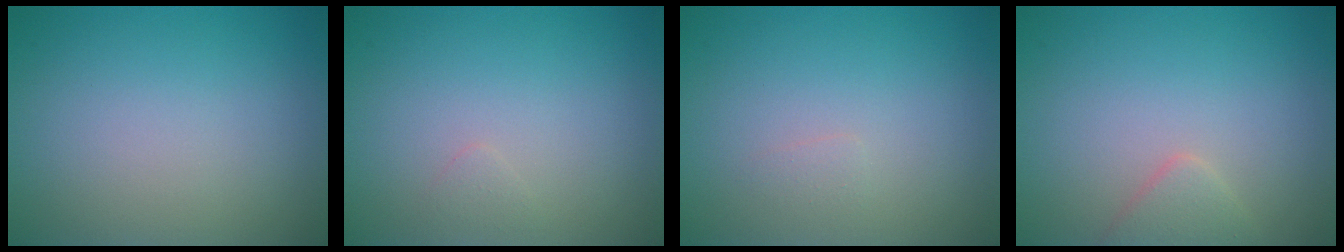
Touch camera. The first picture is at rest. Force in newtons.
{"total": 0.6, "press": 0.6, "slide": 0.0}
{"total": 0.6, "press": 0.6, "slide": 0.0}
{"total": 1.6, "press": 1.6, "slide": 0.1}